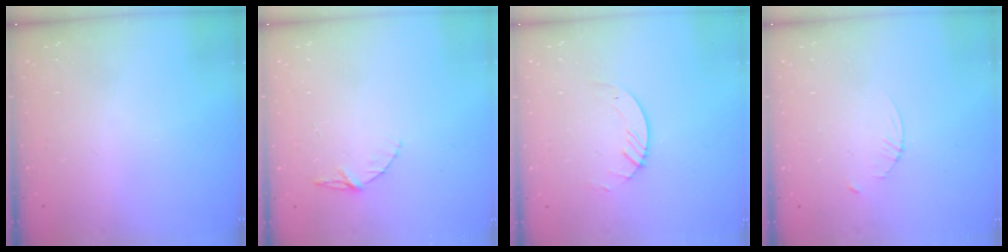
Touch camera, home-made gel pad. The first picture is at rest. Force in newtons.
{"total": 5.2, "press": 5.1, "slide": 0.5}
{"total": 3.9, "press": 3.9, "slide": 0.4}
{"total": 2.3, "press": 2.3, "slide": 0.3}